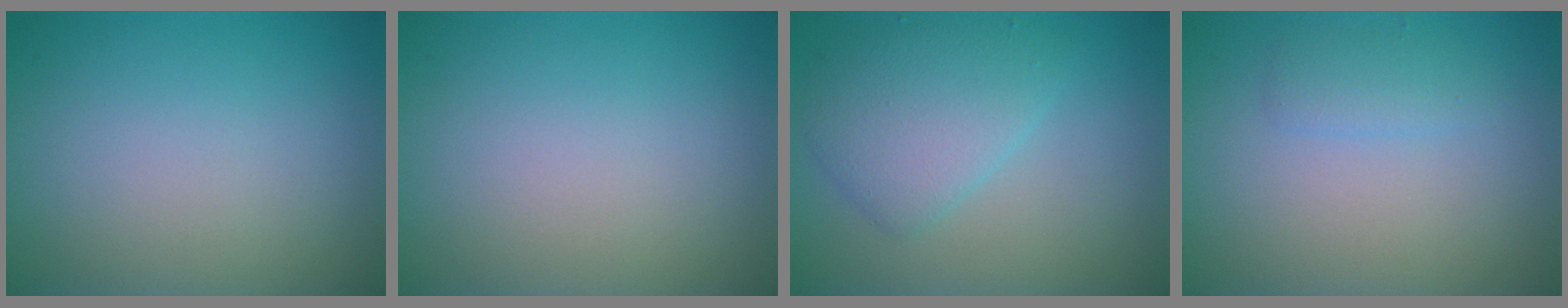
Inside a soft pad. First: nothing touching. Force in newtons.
{"total": 0.0}
{"total": 4.1, "press": 4.1, "slide": 0.1}
{"total": 1.4, "press": 1.4, "slide": 0.1}